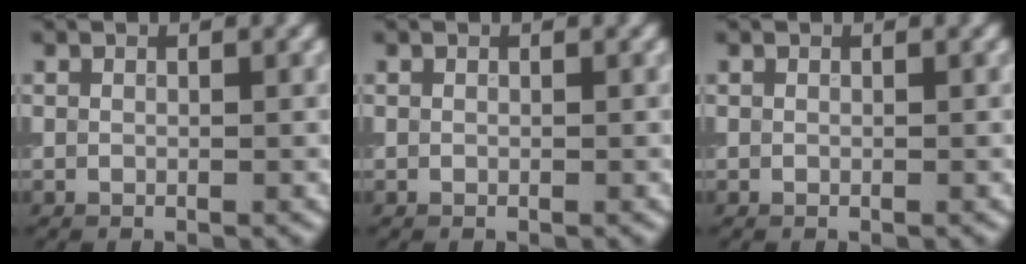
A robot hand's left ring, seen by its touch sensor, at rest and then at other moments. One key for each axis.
{"total": 0.0}
{"total": 0.0}